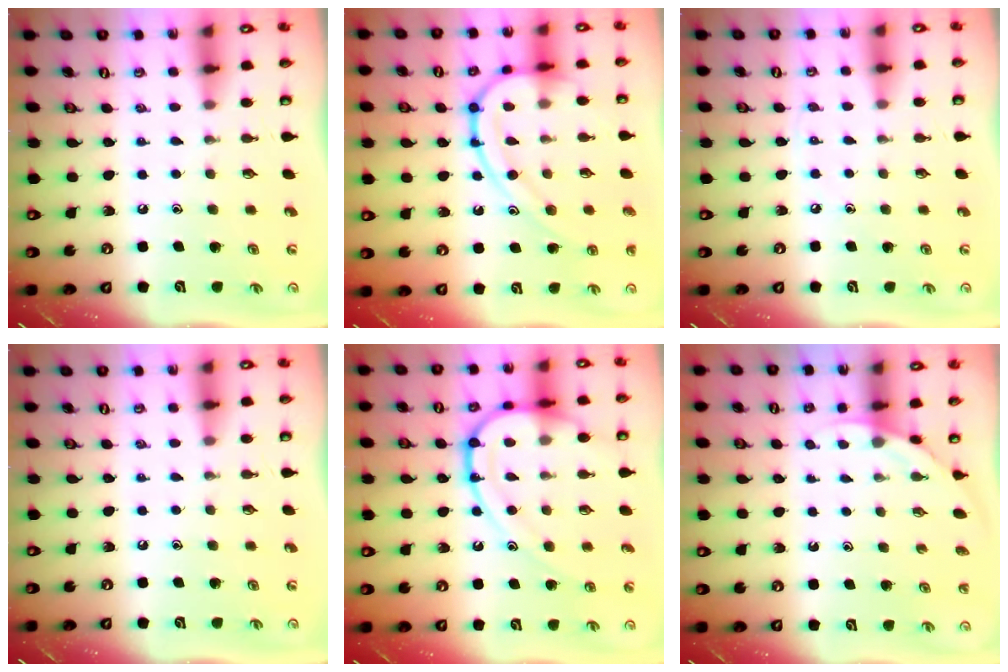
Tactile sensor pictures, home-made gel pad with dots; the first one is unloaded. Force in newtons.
{"total": 14.8, "press": 14.8, "slide": 0.6}
{"total": 3.7, "press": 3.6, "slide": 0.9}
{"total": 0.0}
{"total": 14.1, "press": 14.0, "slide": 1.6}
{"total": 2.6, "press": 2.6, "slide": 0.1}